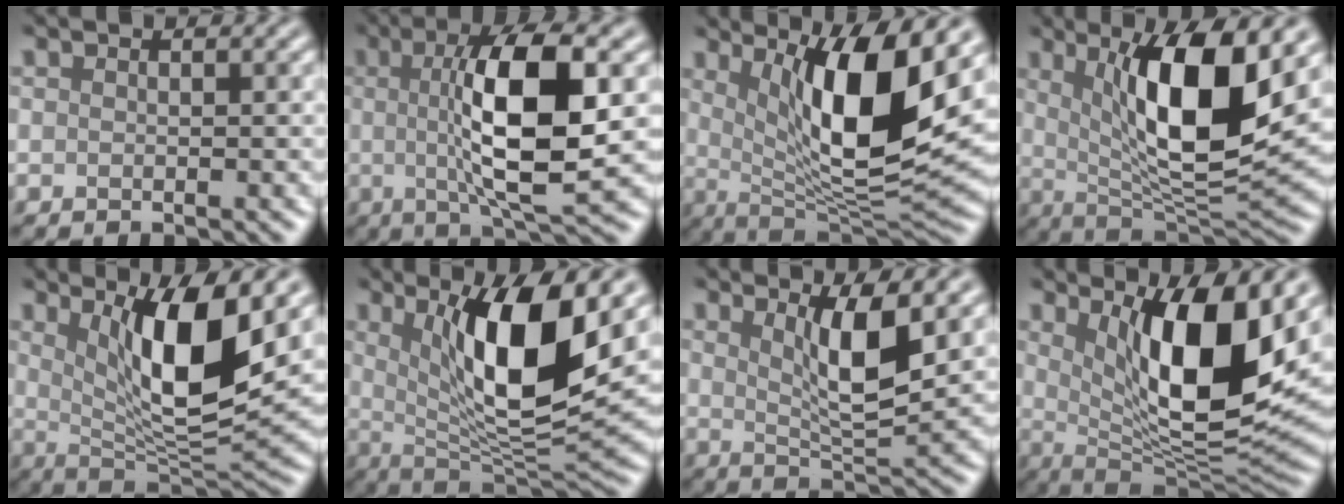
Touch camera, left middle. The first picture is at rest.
{"total": 10.0, "force": [0.7, 2.7, 9.6], "torque": [-0.151, -0.002, 0.016]}
{"total": 11.2, "force": [3.2, 3.1, 10.3], "torque": [-0.153, -0.015, 0.060]}
{"total": 11.1, "force": [2.8, 3.2, 10.3], "torque": [-0.153, -0.014, 0.055]}
{"total": 9.5, "force": [3.1, 2.5, 8.6], "torque": [-0.134, -0.022, 0.061]}
{"total": 10.7, "force": [2.8, 3.0, 9.9], "torque": [-0.148, -0.016, 0.056]}
{"total": 5.4, "force": [1.9, 1.2, 4.9], "torque": [-0.083, -0.009, 0.036]}
{"total": 11.7, "force": [3.5, 3.7, 10.5], "torque": [-0.155, -0.014, 0.063]}